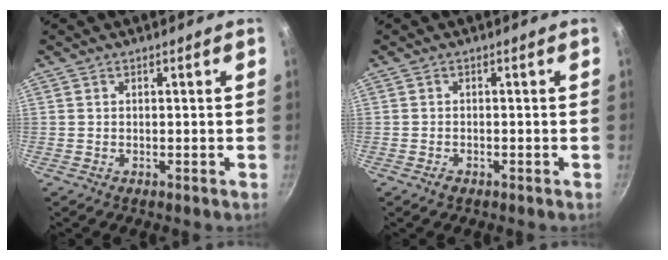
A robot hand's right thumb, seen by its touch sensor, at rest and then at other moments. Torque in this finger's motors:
{"motor_torque": [-0.43, -0.31, -0.46, 0.10, 0.04]}